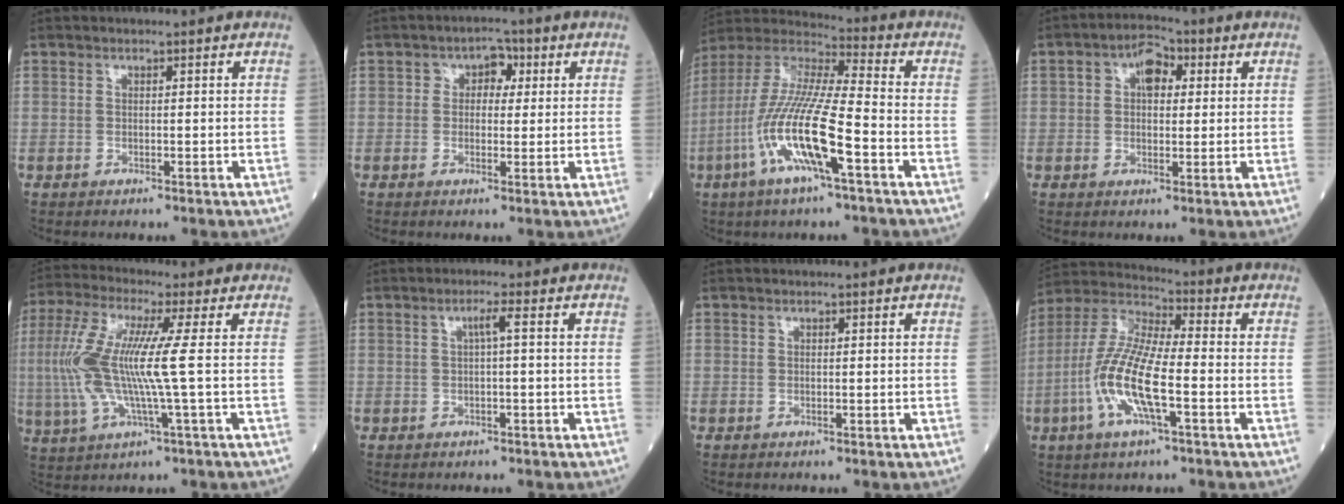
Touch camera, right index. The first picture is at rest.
{"total": 3.7, "force": [1.0, 2.6, 2.4], "torque": [-0.028, 0.017, 0.012]}
{"total": 16.2, "force": [-5.8, 1.6, 15.0], "torque": [-0.320, -0.012, -0.116]}
{"total": 5.5, "force": [1.5, 3.3, 4.2], "torque": [-0.071, 0.024, 0.021]}
{"total": 12.3, "force": [0.3, 0.5, 12.3], "torque": [-0.279, 0.006, -0.002]}
{"total": 1.7, "force": [0.1, -0.2, 1.7], "torque": [-0.031, 0.004, 0.002]}
{"total": 0.0}
{"total": 13.0, "force": [-3.5, 2.4, 12.3], "torque": [-0.263, 0.000, -0.073]}